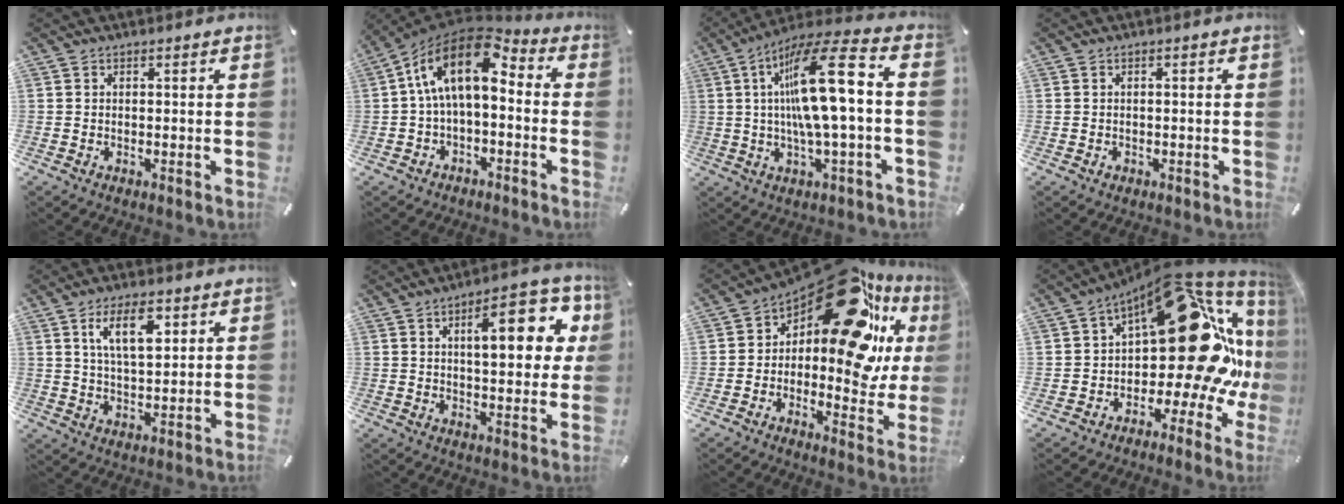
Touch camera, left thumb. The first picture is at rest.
{"total": 15.2, "force": [3.7, 8.0, 12.4], "torque": [-0.239, -0.010, 0.059]}
{"total": 17.1, "force": [2.1, 2.9, 16.7], "torque": [-0.314, -0.009, 0.017]}
{"total": 0.7, "force": [-0.3, 0.6, 0.3], "torque": [-0.006, 0.003, -0.007]}
{"total": 10.0, "force": [4.6, 4.4, 7.7], "torque": [-0.131, -0.004, 0.076]}
{"total": 16.2, "force": [5.3, 6.7, 13.7], "torque": [-0.190, -0.007, 0.079]}
{"total": 24.0, "force": [11.9, 11.0, 17.7], "torque": [-0.235, -0.085, 0.200]}
{"total": 29.3, "force": [8.2, 14.0, 24.4], "torque": [-0.317, -0.091, 0.157]}